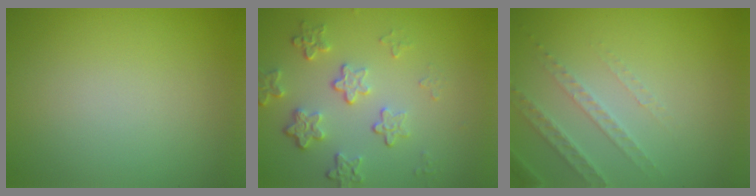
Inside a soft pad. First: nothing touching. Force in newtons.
{"total": 4.0, "press": 3.0, "slide": 2.8}
{"total": 2.5, "press": 2.4, "slide": 0.7}